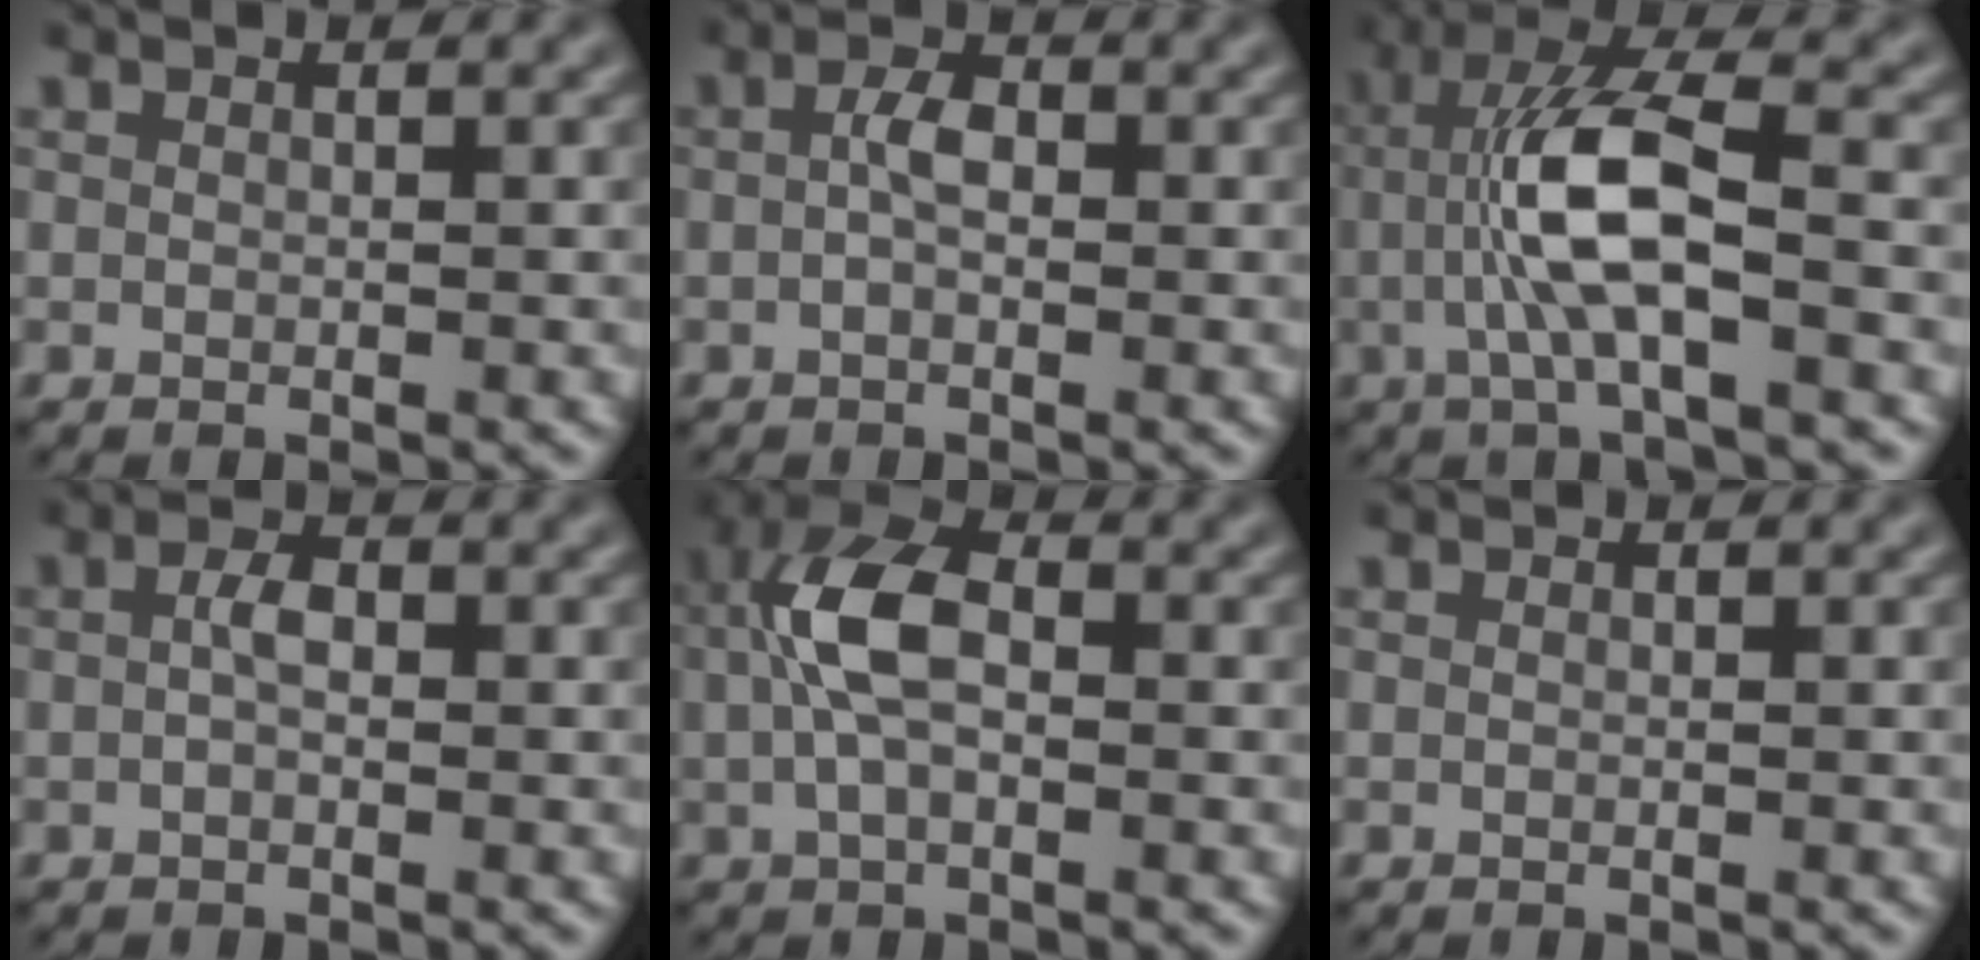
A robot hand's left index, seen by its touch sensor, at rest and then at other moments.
{"total": 2.0, "force": [-0.1, 0.9, 1.7], "torque": [-0.035, 0.008, -0.006]}
{"total": 7.2, "force": [-1.3, 1.8, 6.9], "torque": [-0.142, 0.016, -0.028]}
{"total": 1.6, "force": [-0.1, 0.7, 1.4], "torque": [-0.029, 0.007, -0.004]}
{"total": 5.8, "force": [0.0, 3.1, 4.9], "torque": [-0.107, 0.015, -0.009]}
{"total": 0.0}